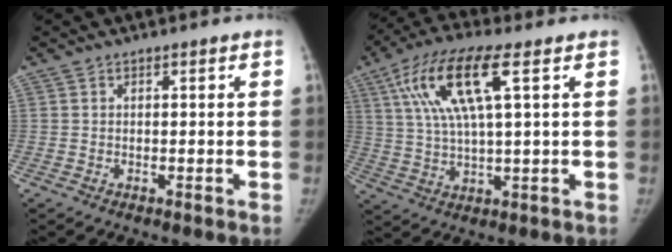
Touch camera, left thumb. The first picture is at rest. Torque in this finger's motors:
{"motor_torque": [0.53, 0.42, 1.36, -1.29, 0.48]}